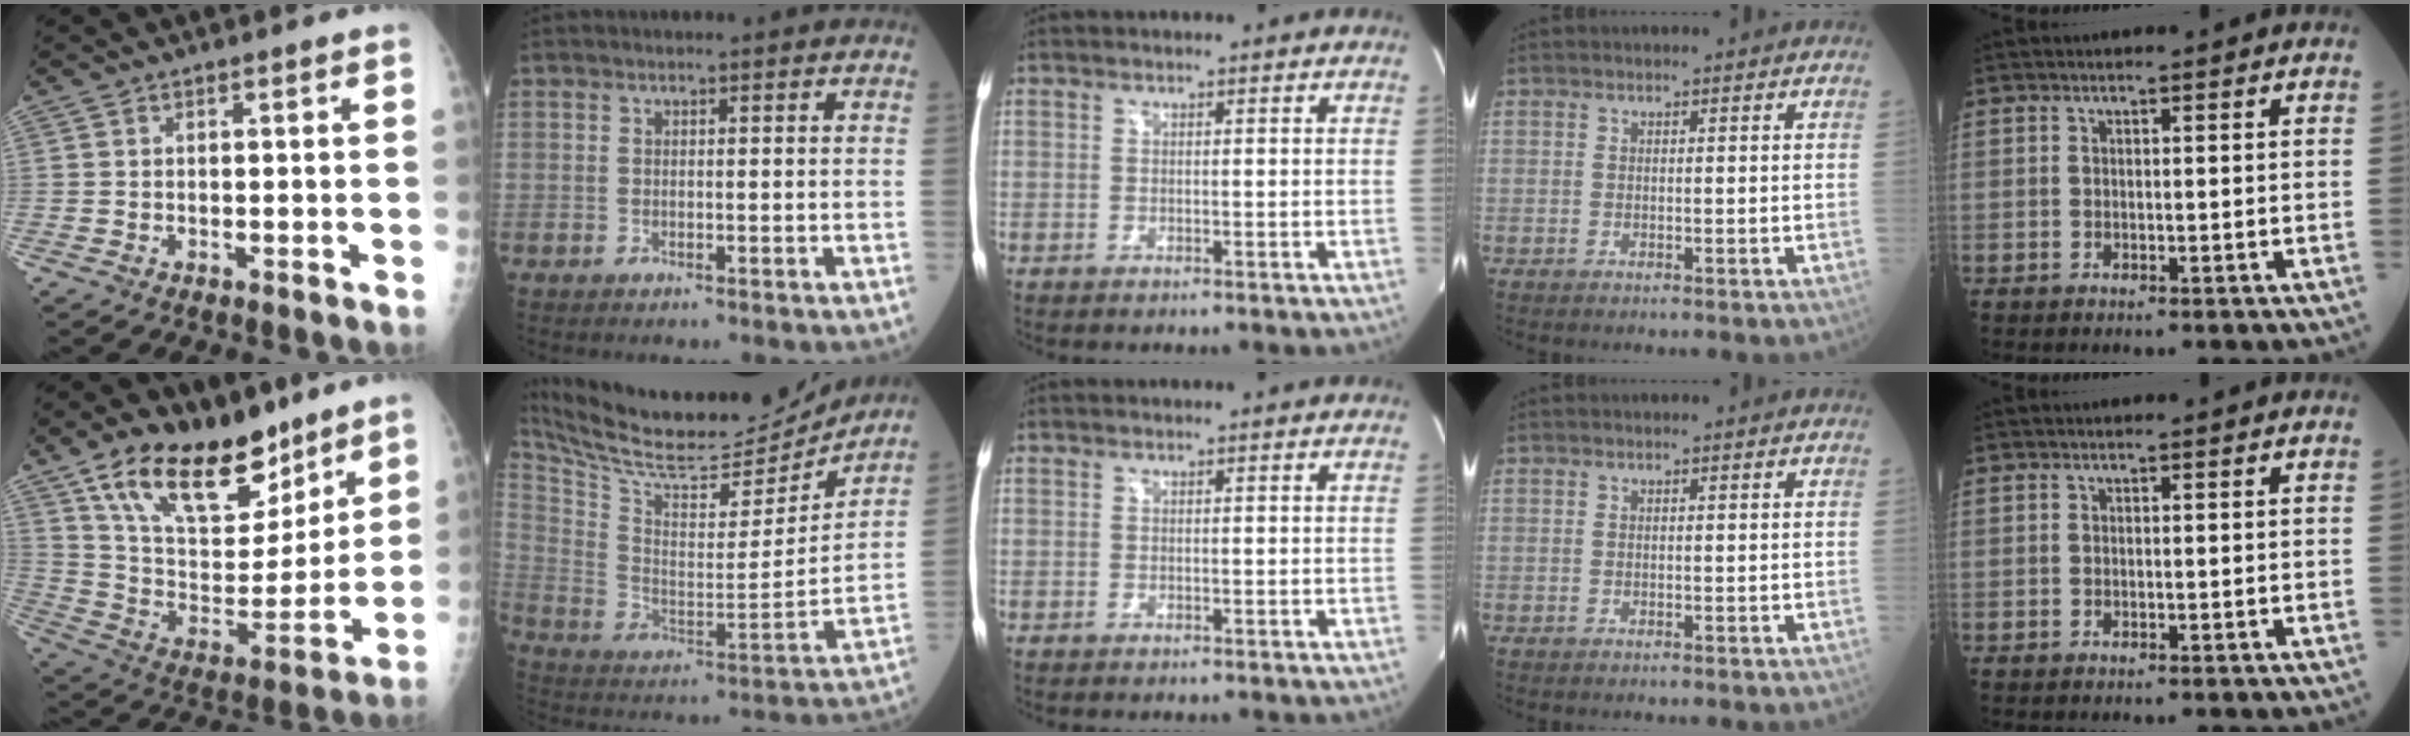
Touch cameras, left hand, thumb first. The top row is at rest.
{"thumb": {"total": 23.6, "force": [15.5, 11.7, 13.5], "torque": [-0.182, -0.060, 0.268]}, "index": {"total": 23.3, "force": [21.5, 4.0, 8.2], "torque": [-0.161, -0.028, 0.337]}}